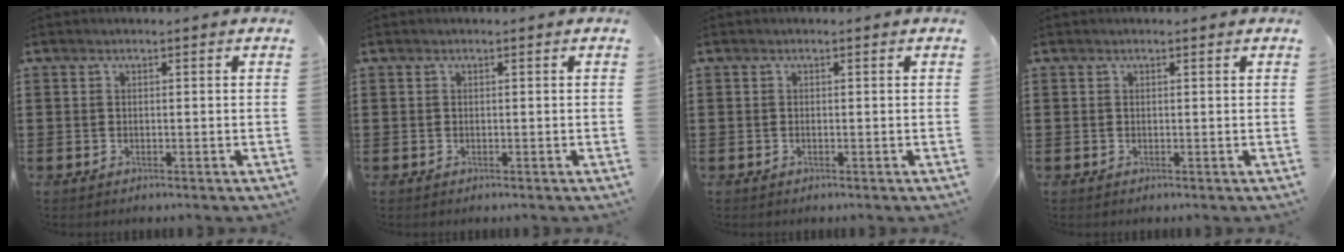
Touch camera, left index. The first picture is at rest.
{"total": 0.0}
{"total": 0.0}
{"total": 0.0}